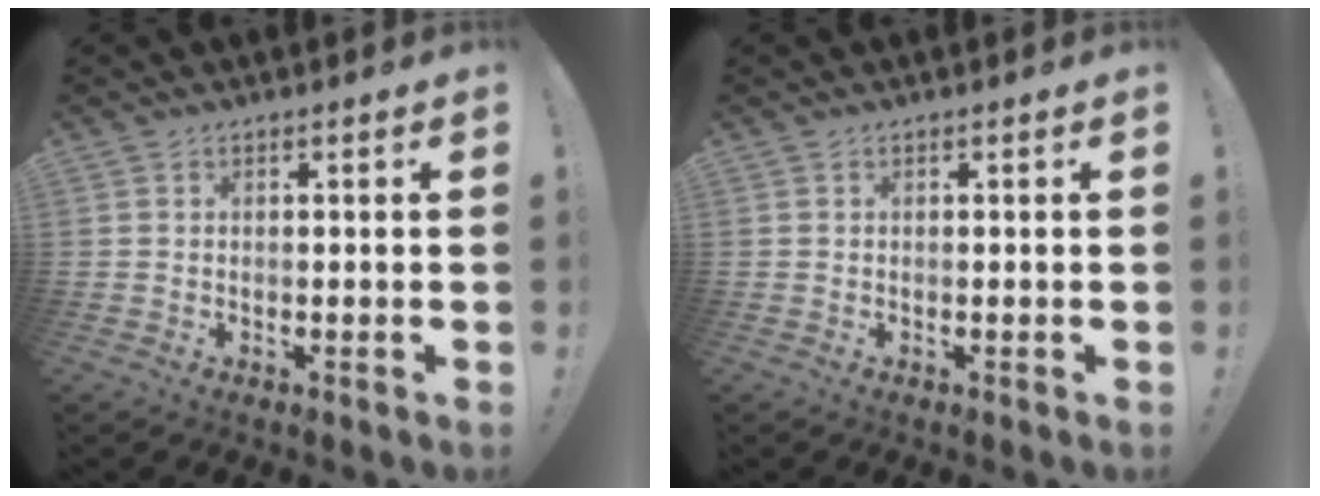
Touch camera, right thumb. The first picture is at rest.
{"total": 0.0}